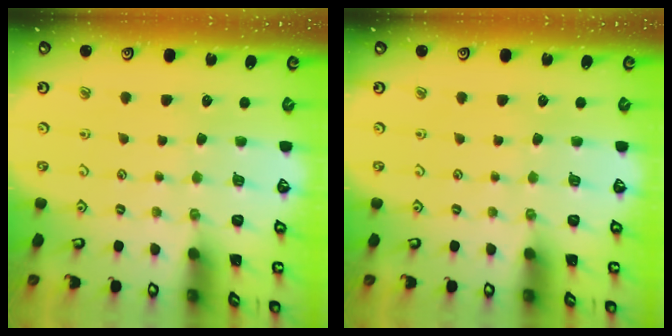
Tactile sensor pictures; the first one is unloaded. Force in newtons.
{"total": 0.0}